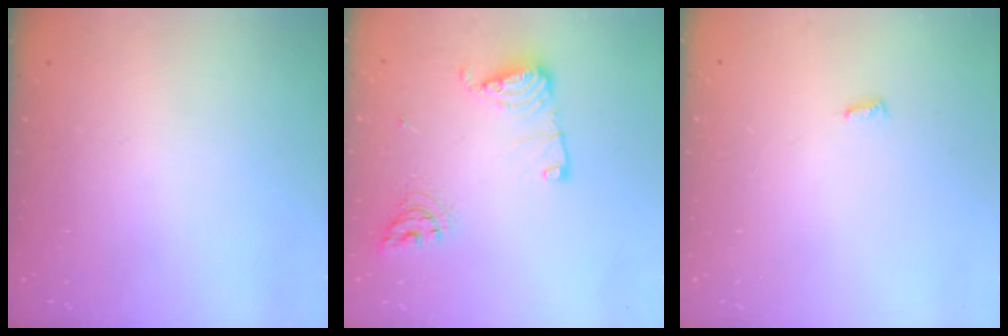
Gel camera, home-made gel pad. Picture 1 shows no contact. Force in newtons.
{"total": 11.8, "press": 11.7, "slide": 1.4}
{"total": 2.8, "press": 2.8, "slide": 0.4}